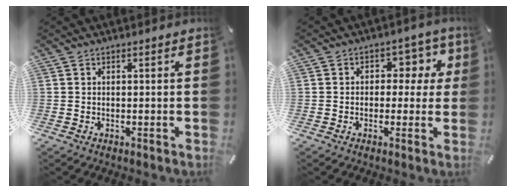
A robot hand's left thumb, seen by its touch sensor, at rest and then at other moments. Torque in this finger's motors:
{"motor_torque": [0.09, 0.06, 0.18, 0.16, 0.01]}